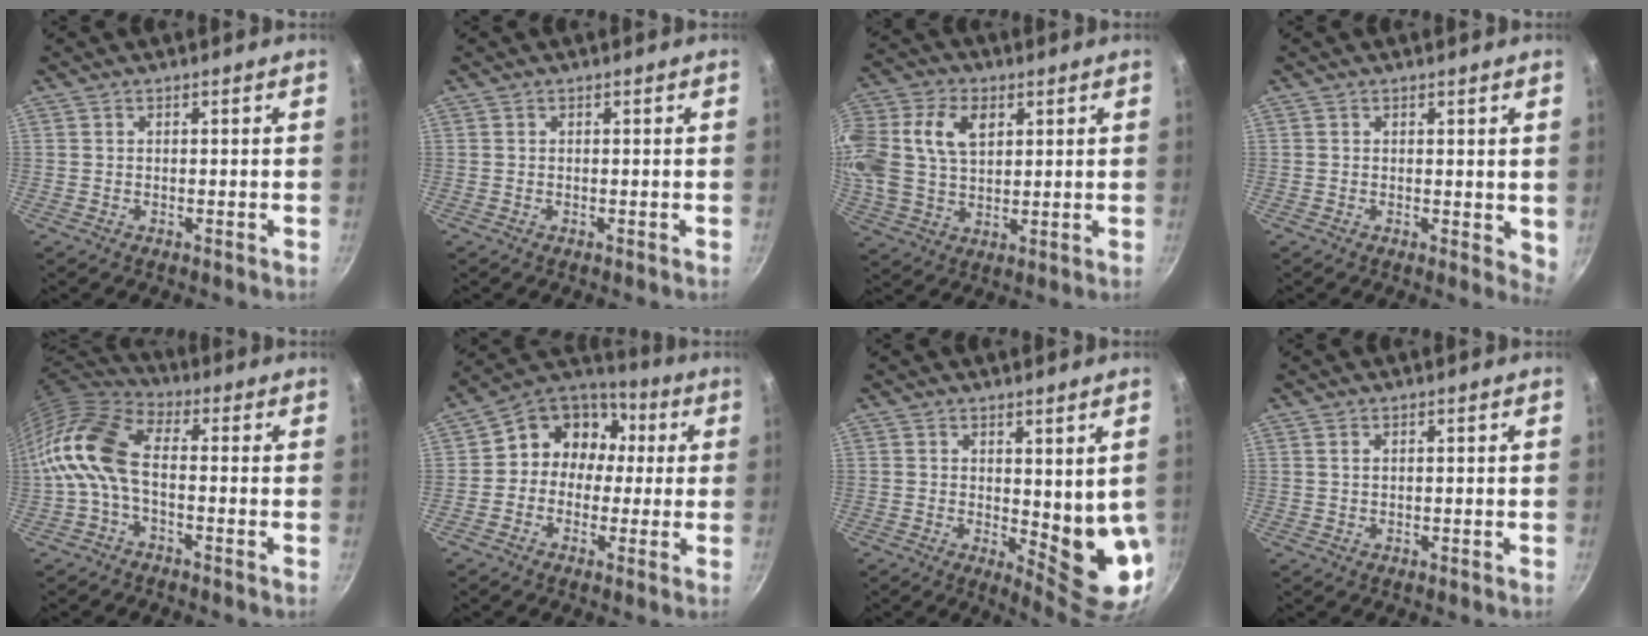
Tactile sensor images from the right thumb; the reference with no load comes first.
{"total": 0.0}
{"total": 21.9, "force": [6.5, 15.4, 14.2], "torque": [-0.338, 0.043, 0.120]}
{"total": 3.2, "force": [0.8, 1.6, 2.7], "torque": [-0.027, -0.005, 0.011]}
{"total": 12.2, "force": [-1.8, 6.5, 10.2], "torque": [-0.209, 0.032, -0.054]}
{"total": 12.1, "force": [0.7, 10.6, 5.7], "torque": [-0.040, 0.037, -0.014]}
{"total": 9.0, "force": [1.4, 3.3, 8.2], "torque": [-0.090, -0.032, 0.028]}
{"total": 0.8, "force": [0.4, 0.4, 0.5], "torque": [-0.010, 0.002, 0.007]}